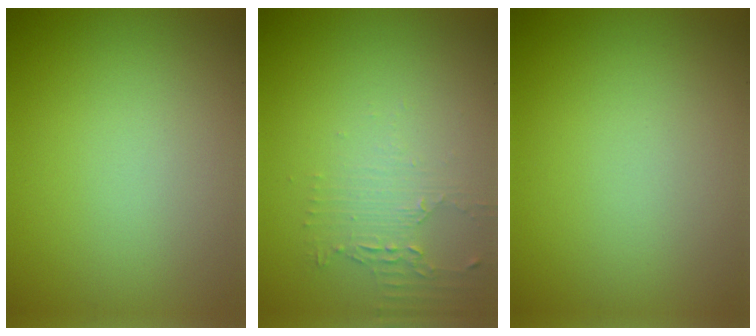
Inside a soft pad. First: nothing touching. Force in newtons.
{"total": 2.2, "press": 1.7, "slide": 1.4}
{"total": 0.0}